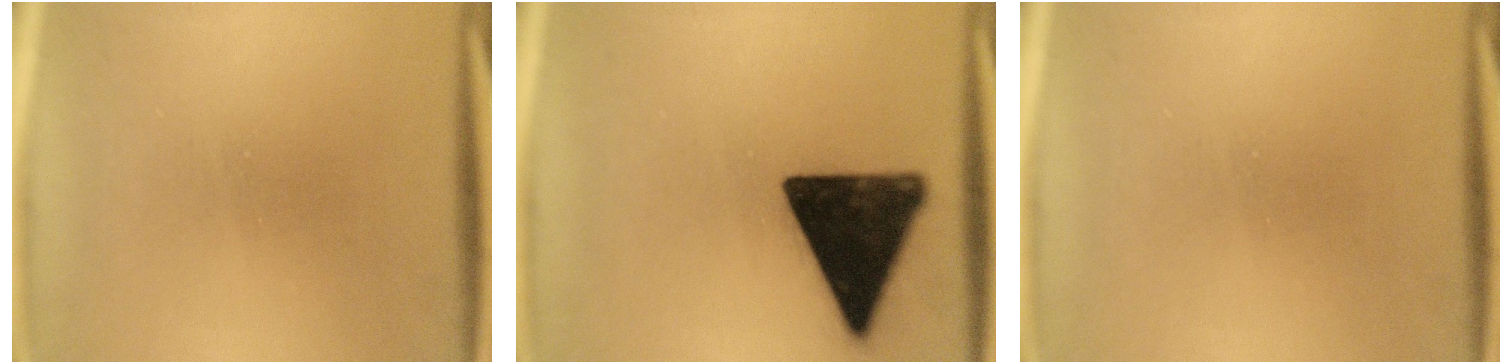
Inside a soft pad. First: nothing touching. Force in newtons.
{"total": 14.4}
{"total": 0.0}